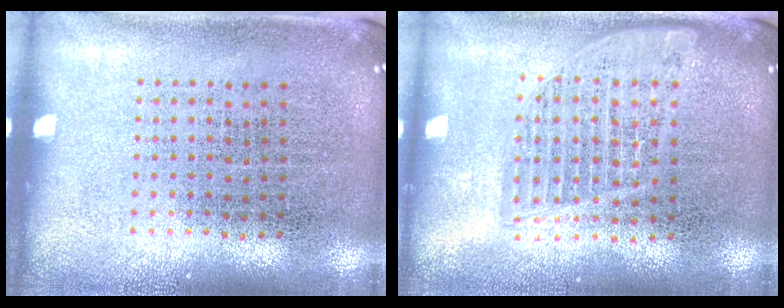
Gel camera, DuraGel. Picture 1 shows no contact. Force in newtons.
{"total": 1.6, "press": 1.4, "slide": 0.7}